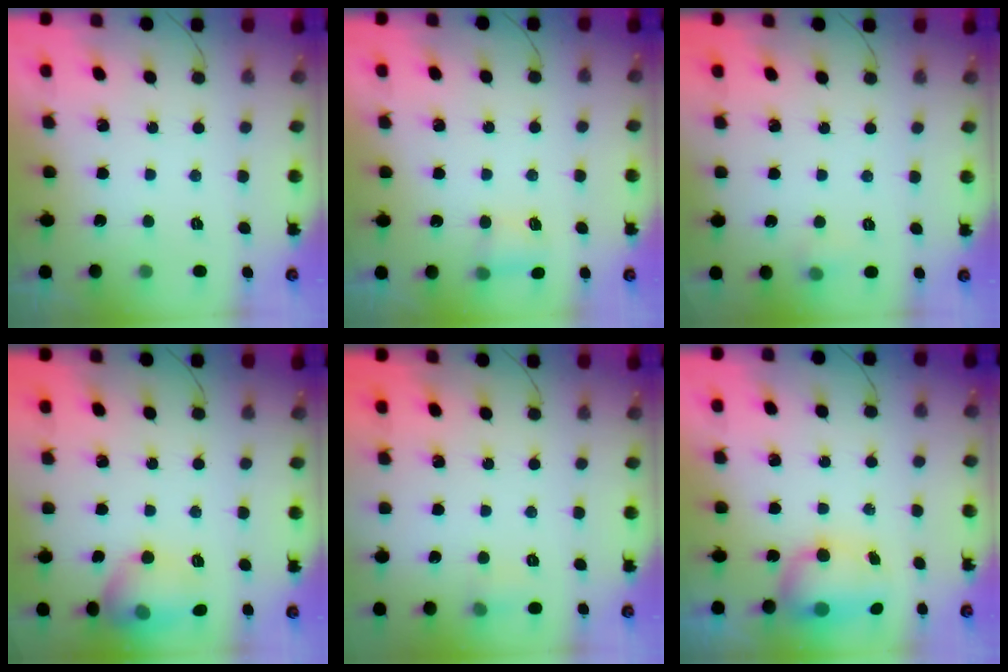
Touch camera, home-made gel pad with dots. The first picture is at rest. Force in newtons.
{"total": 4.0, "press": 3.9, "slide": 1.0}
{"total": 3.7, "press": 3.5, "slide": 1.0}
{"total": 11.7, "press": 11.4, "slide": 2.9}
{"total": 5.9, "press": 5.7, "slide": 1.6}
{"total": 7.5, "press": 7.3, "slide": 1.3}